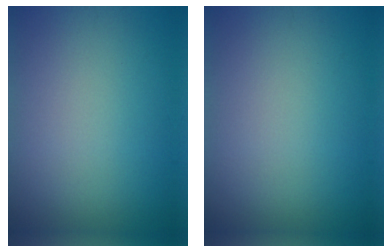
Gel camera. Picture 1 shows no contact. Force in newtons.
{"total": 0.0}